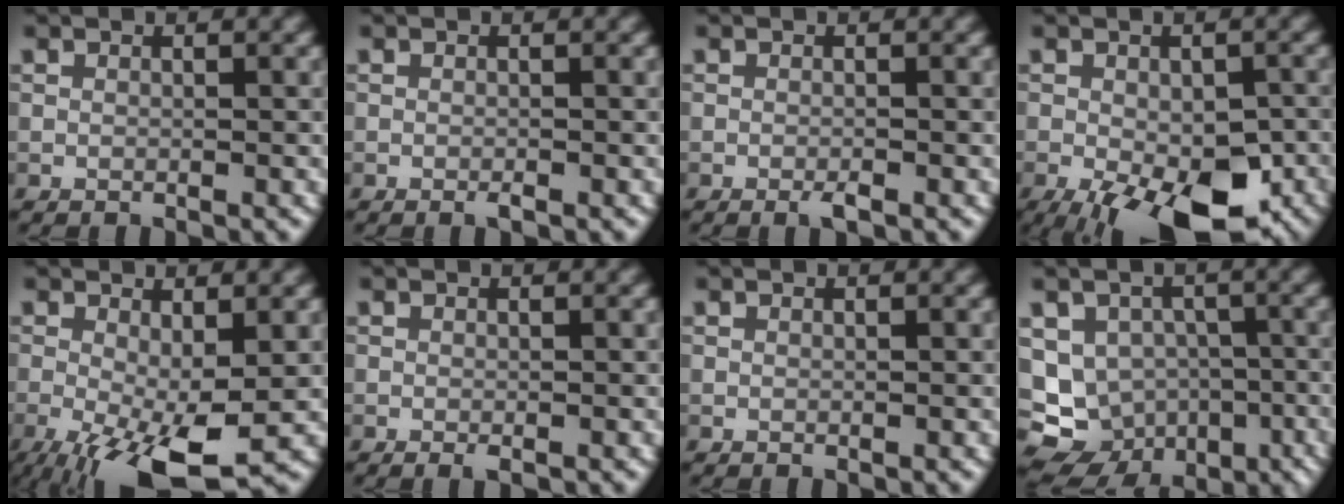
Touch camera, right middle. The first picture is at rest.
{"total": 0.5, "force": [-0.3, 0.1, 0.4], "torque": [-0.006, -0.002, -0.006]}
{"total": 1.0, "force": [-0.6, 0.1, 0.8], "torque": [-0.013, -0.003, -0.012]}
{"total": 11.6, "force": [-5.6, 5.1, 8.8], "torque": [-0.147, -0.034, -0.073]}
{"total": 8.1, "force": [-2.9, 2.6, 7.1], "torque": [-0.140, -0.018, -0.046]}
{"total": 0.7, "force": [-0.4, 0.1, 0.6], "torque": [-0.009, -0.004, -0.007]}
{"total": 0.0}
{"total": 13.2, "force": [-6.8, 10.7, 3.8], "torque": [-0.074, -0.037, -0.093]}